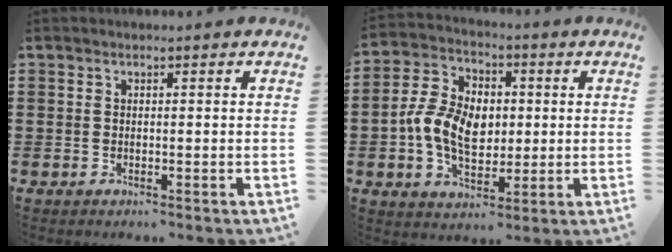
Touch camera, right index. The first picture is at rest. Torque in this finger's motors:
{"motor_torque": [1.95, 0.19, 1.05, 0.21]}